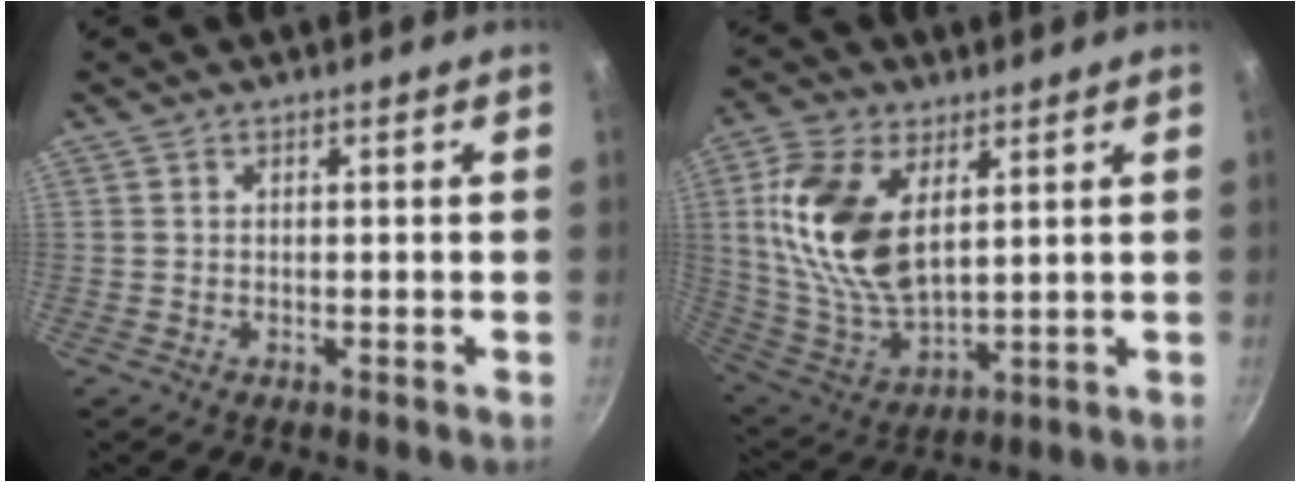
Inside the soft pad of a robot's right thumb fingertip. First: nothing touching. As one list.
[{"total": 17.3, "force": [4.9, 9.5, 13.6], "torque": [-0.262, -0.019, 0.104]}]